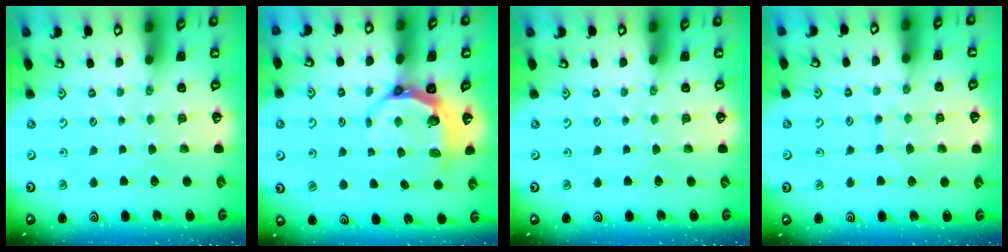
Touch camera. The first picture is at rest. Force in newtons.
{"total": 6.8, "press": 5.8, "slide": 3.7}
{"total": 0.0}
{"total": 5.8, "press": 5.8, "slide": 0.5}